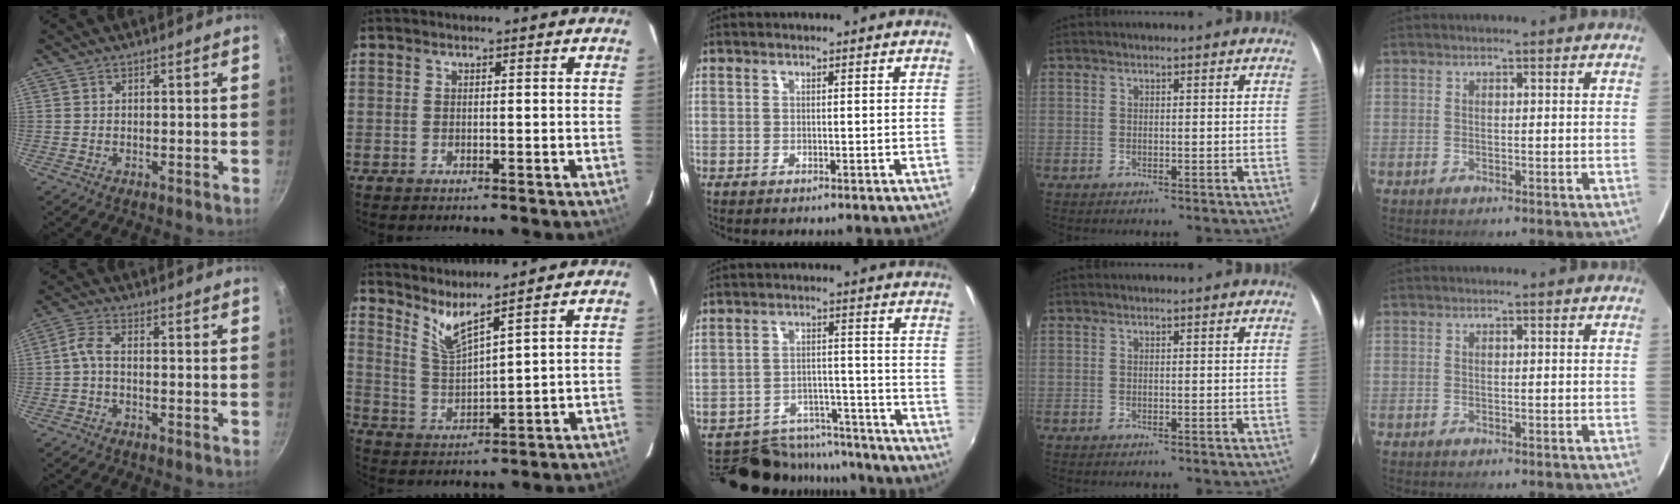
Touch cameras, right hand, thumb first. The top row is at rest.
{"thumb": {"total": 3.1, "force": [-1.0, 1.3, 2.7], "torque": [-0.069, 0.013, -0.028]}, "index": {"total": 5.8, "force": [4.9, -0.4, 3.0], "torque": [-0.063, -0.016, 0.104]}, "middle": {"total": 16.7, "force": [-15.0, 6.0, 4.2], "torque": [-0.102, 0.028, -0.205]}}